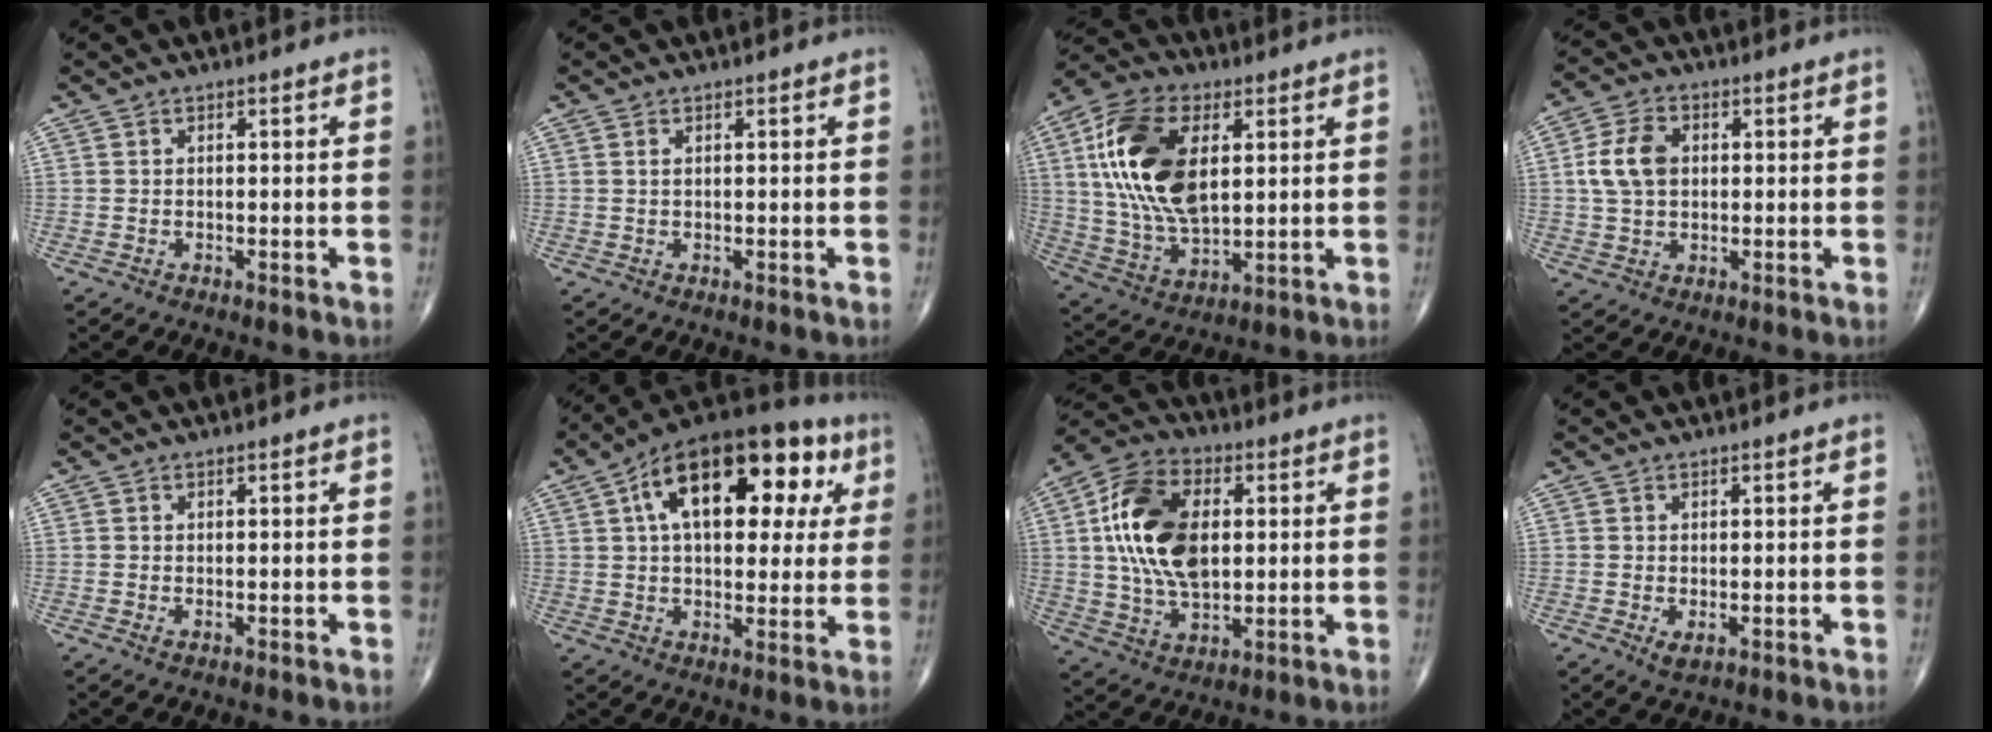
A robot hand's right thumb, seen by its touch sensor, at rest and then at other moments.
{"total": 0.6, "force": [0.3, 0.3, 0.5], "torque": [-0.009, 0.006, 0.006]}
{"total": 19.6, "force": [4.5, 10.6, 15.8], "torque": [-0.303, -0.007, 0.083]}
{"total": 7.9, "force": [1.0, 5.5, 5.6], "torque": [-0.101, 0.008, 0.017]}
{"total": 0.6, "force": [0.0, 0.3, 0.5], "torque": [-0.010, -0.002, 0.000]}
{"total": 24.2, "force": [7.9, 12.9, 18.9], "torque": [-0.256, 0.029, 0.114]}
{"total": 18.2, "force": [2.7, 10.8, 14.4], "torque": [-0.257, 0.005, 0.048]}
{"total": 2.0, "force": [-0.3, 1.1, 1.6], "torque": [-0.028, -0.003, 0.000]}